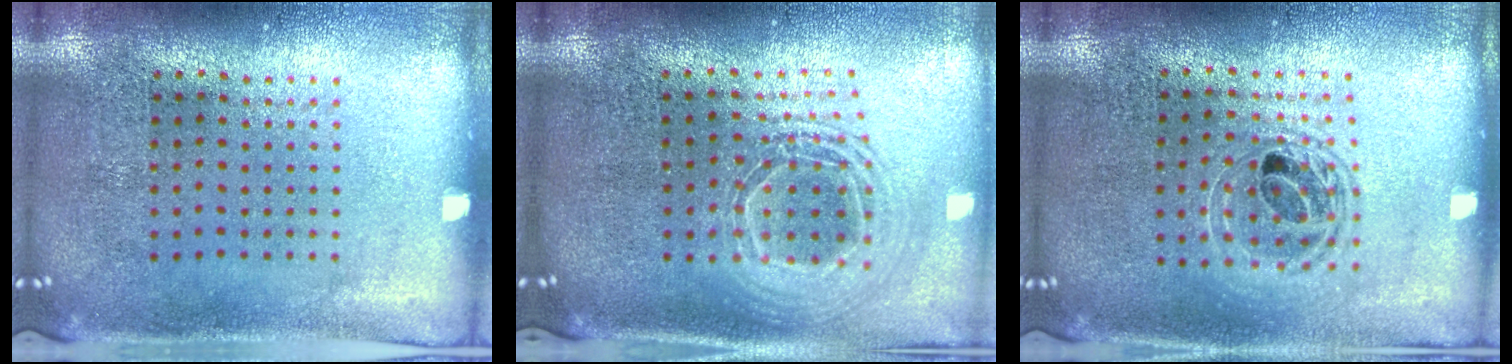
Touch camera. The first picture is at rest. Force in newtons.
{"total": 2.0, "press": 1.6, "slide": 1.2}
{"total": 1.6, "press": 1.3, "slide": 0.8}